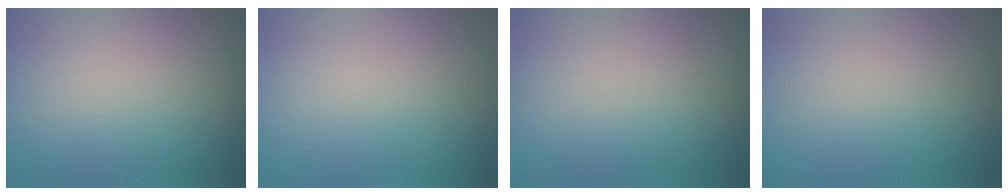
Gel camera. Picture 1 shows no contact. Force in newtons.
{"total": 0.0}
{"total": 0.0}
{"total": 0.0}